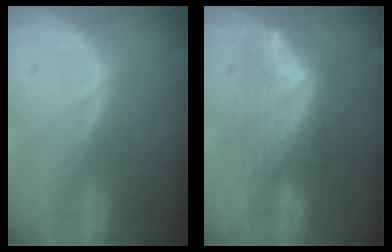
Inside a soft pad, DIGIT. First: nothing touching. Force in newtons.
{"total": 8.2, "press": 6.8, "slide": 4.7}